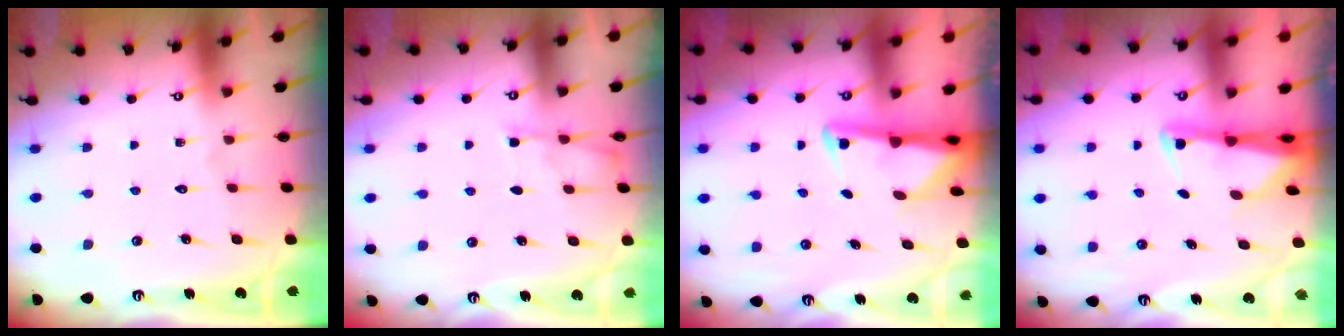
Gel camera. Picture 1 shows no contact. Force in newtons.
{"total": 4.3, "press": 4.3, "slide": 0.5}
{"total": 3.0, "press": 2.9, "slide": 0.7}
{"total": 2.6, "press": 2.6, "slide": 0.5}